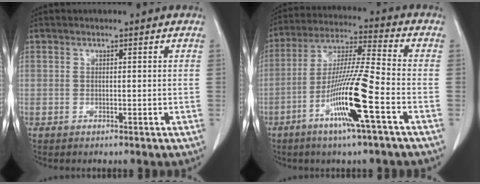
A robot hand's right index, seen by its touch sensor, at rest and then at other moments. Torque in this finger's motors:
{"motor_torque": [1.52, -0.62, 0.41, 0.21]}